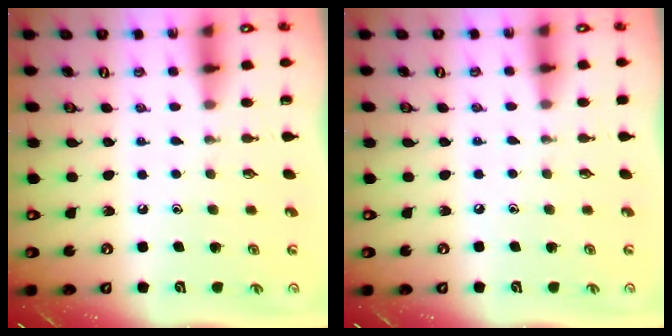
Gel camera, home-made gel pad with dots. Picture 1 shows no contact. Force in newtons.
{"total": 2.5, "press": 2.5, "slide": 0.4}